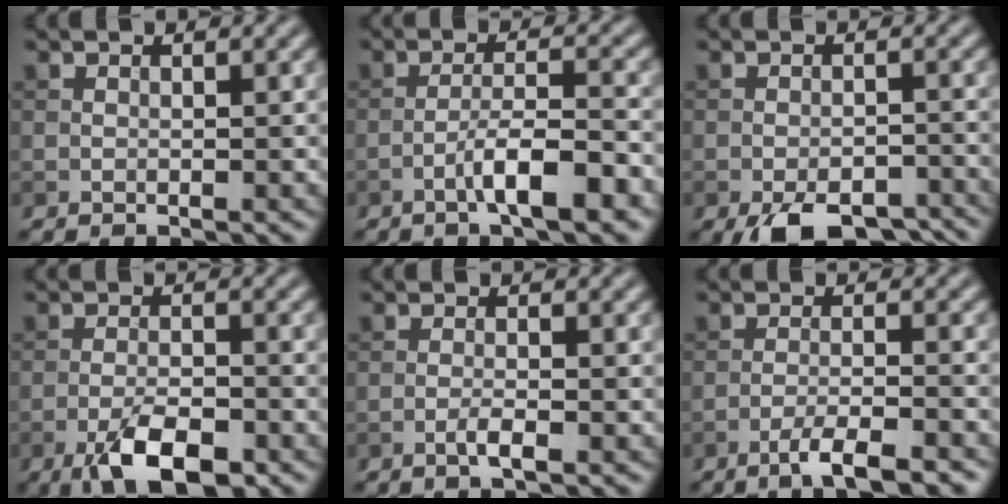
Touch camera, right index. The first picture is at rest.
{"total": 5.2, "force": [-2.7, 0.8, 4.3], "torque": [-0.072, 0.011, -0.049]}
{"total": 6.9, "force": [-5.0, 2.5, 4.0], "torque": [-0.052, -0.013, -0.071]}
{"total": 5.8, "force": [-3.3, 2.0, 4.3], "torque": [-0.078, -0.003, -0.060]}
{"total": 1.6, "force": [-0.8, 0.3, 1.4], "torque": [-0.025, 0.002, -0.017]}
{"total": 4.1, "force": [-2.8, 0.7, 2.9], "torque": [-0.045, 0.004, -0.053]}